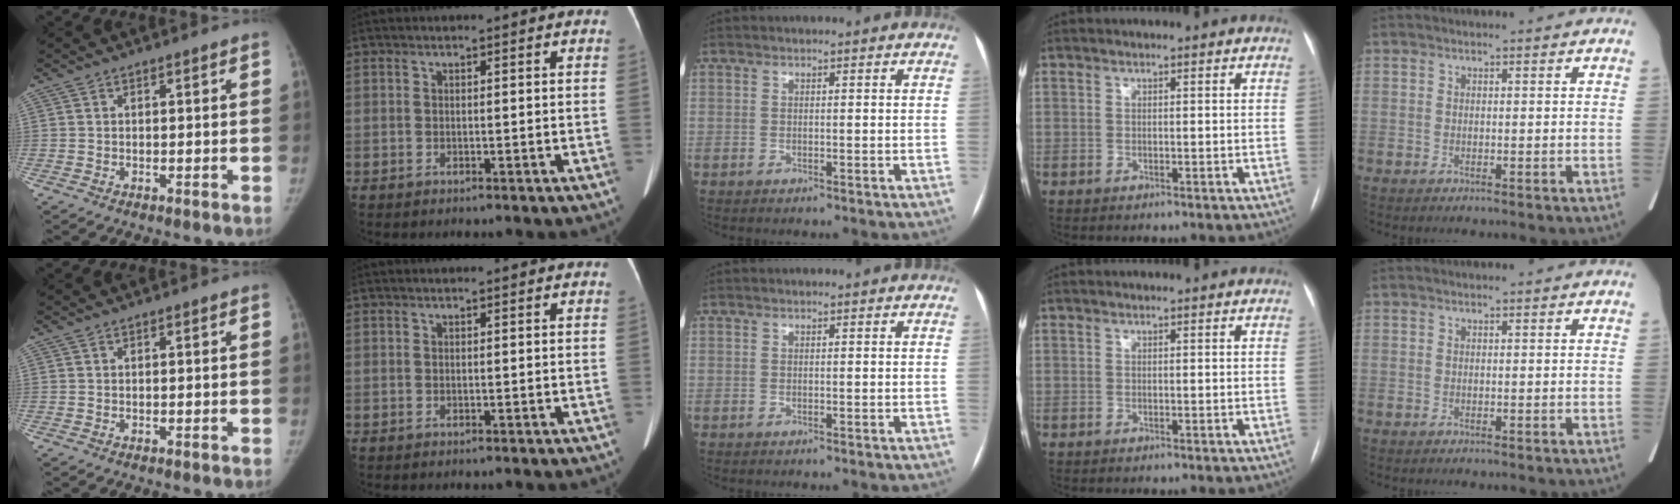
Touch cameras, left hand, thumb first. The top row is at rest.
{}